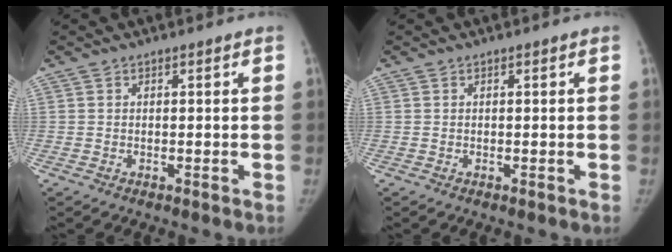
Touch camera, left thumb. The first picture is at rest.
{"total": 0.0}